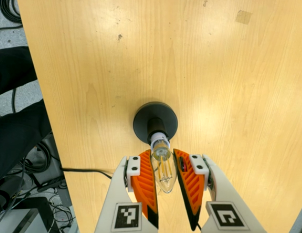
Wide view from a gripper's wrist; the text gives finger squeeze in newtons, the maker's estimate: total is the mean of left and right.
{"total": 13.3, "left": 12.2, "right": 14.3}